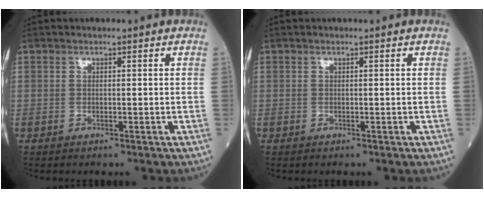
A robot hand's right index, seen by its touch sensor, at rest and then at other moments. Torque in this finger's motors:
{"motor_torque": [0.00, 0.00, 0.00, 0.00]}